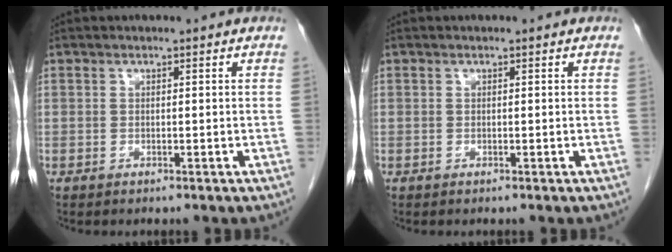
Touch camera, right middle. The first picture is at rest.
{"total": 0.0}